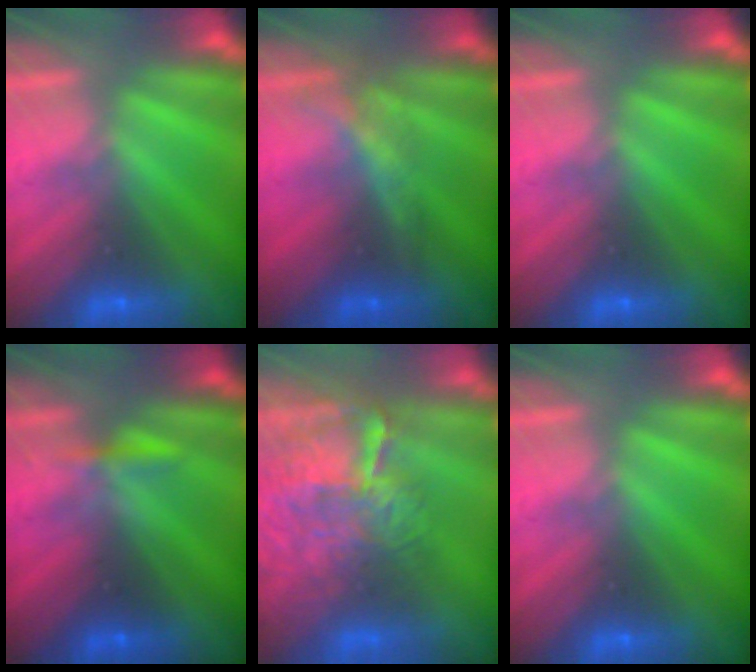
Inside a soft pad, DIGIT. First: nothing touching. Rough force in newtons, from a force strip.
{"total": 1.7}
{"total": 0.0}
{"total": 3.4}
{"total": 8.7}
{"total": 0.0}